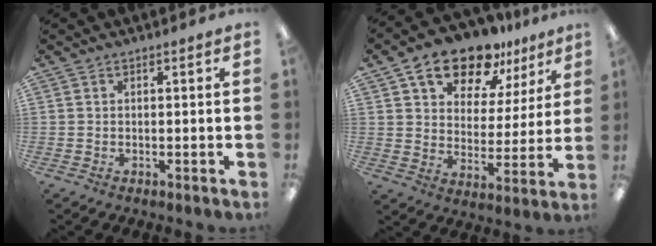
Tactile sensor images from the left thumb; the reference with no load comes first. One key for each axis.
{"total": 14.6, "fx": 11.2, "fy": 7.3, "fz": 5.8, "tx": -0.097, "ty": -0.065, "tz": 0.203}